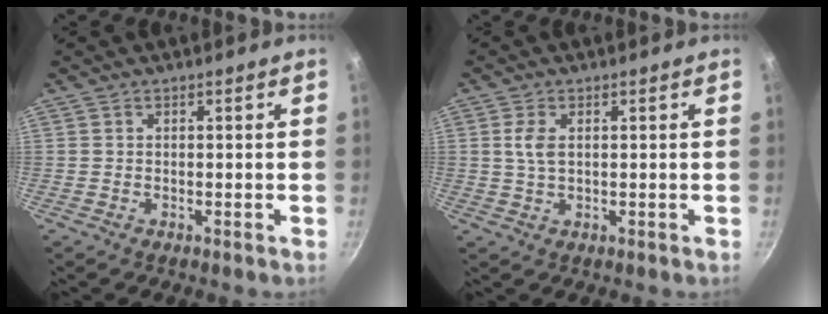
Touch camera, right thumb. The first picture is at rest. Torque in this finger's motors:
{"motor_torque": [0.19, -0.09, 0.60, 0.08, 0.21]}